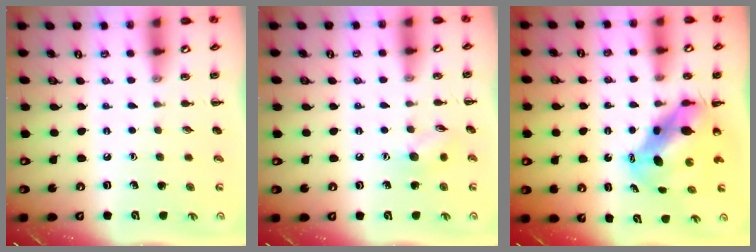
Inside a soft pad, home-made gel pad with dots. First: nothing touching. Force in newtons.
{"total": 6.7, "press": 6.6, "slide": 1.2}
{"total": 7.8, "press": 7.6, "slide": 1.9}